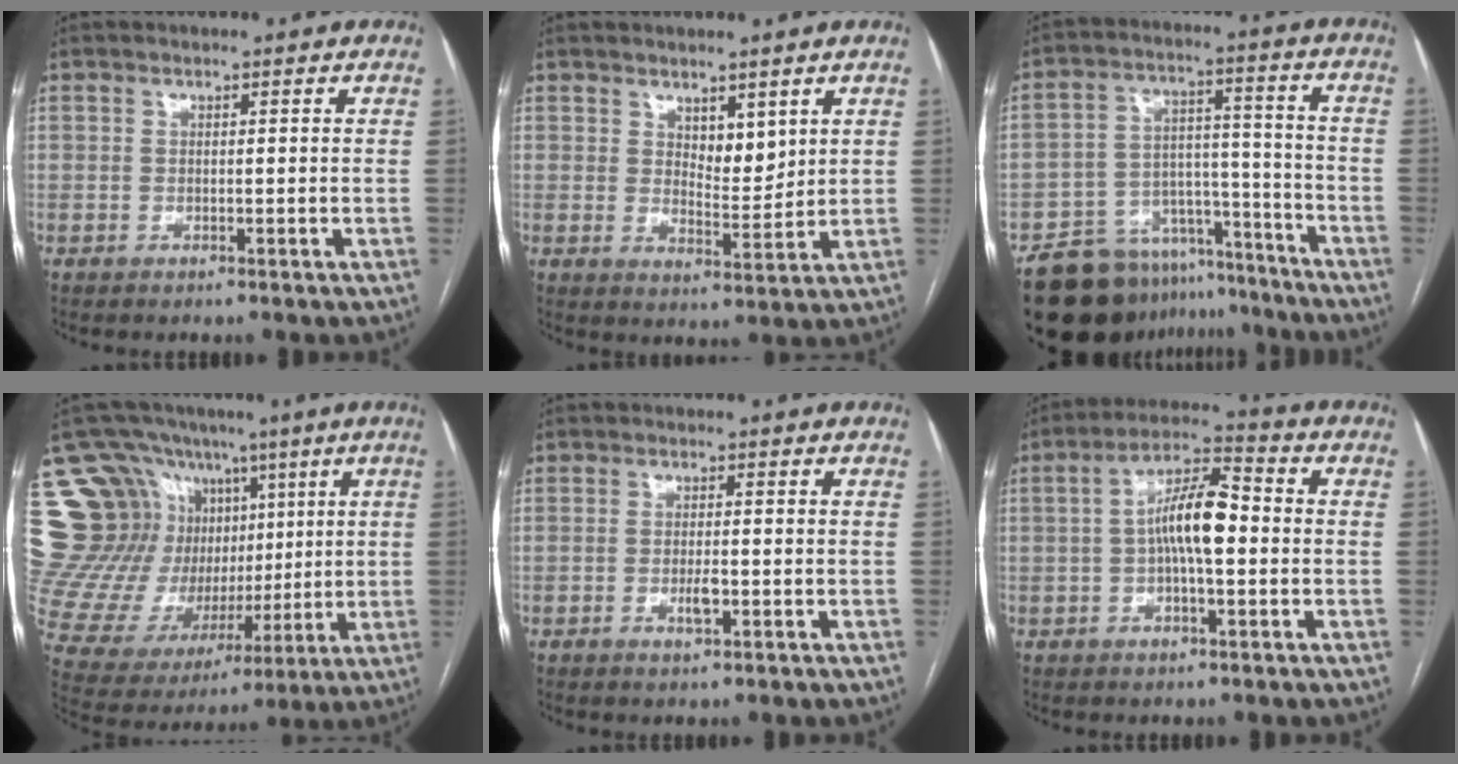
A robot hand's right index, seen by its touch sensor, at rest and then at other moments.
{"total": 4.5, "force": [2.5, 2.1, 3.2], "torque": [-0.051, -0.009, 0.047]}
{"total": 16.2, "force": [-13.8, 8.1, 3.0], "torque": [-0.038, 0.055, -0.204]}
{"total": 23.2, "force": [8.3, 18.5, 11.3], "torque": [-0.221, 0.091, 0.180]}
{"total": 2.4, "force": [-0.7, 0.6, 2.2], "torque": [-0.045, 0.000, -0.007]}
{"total": 9.3, "force": [-0.3, 2.4, 9.0], "torque": [-0.169, 0.023, -0.010]}